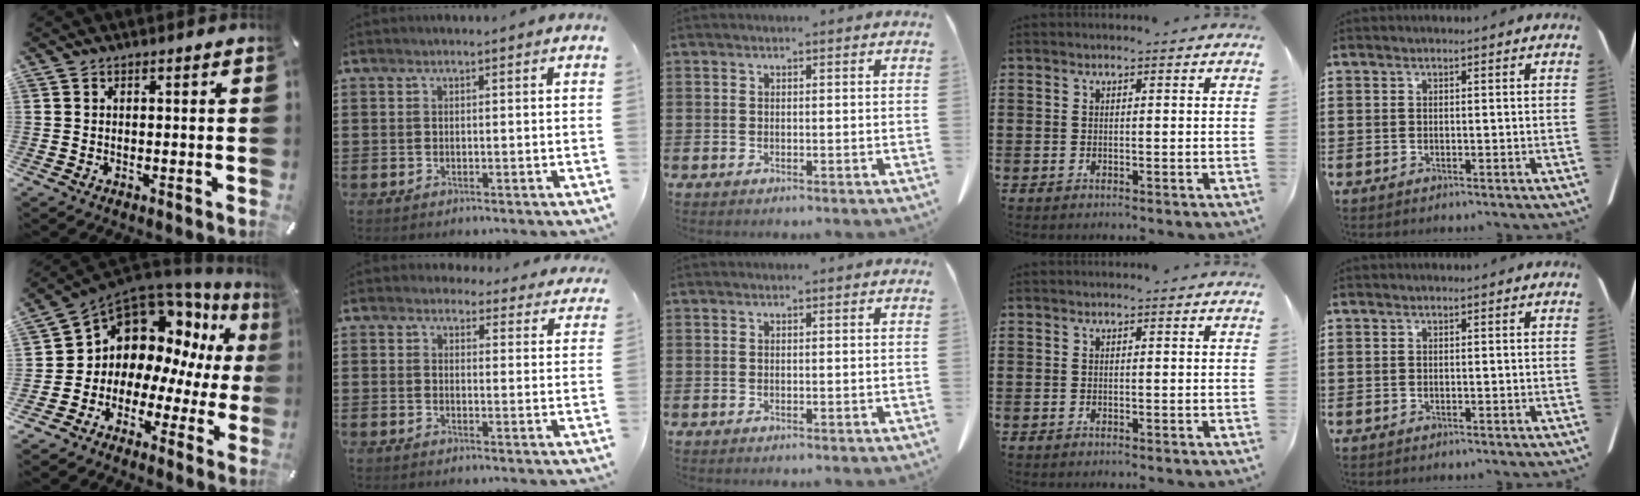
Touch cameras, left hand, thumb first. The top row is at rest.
{"thumb": {"total": 10.7, "force": [5.7, 8.4, 3.2], "torque": [-0.078, -0.069, 0.112]}, "index": {"total": 3.6, "force": [3.5, 0.9, 0.5], "torque": [-0.015, -0.014, 0.063]}}